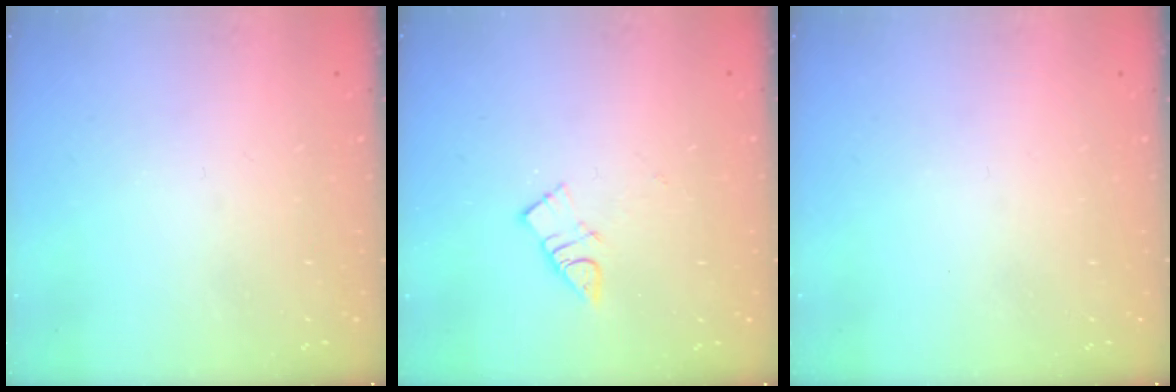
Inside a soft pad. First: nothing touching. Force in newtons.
{"total": 5.9, "press": 5.9, "slide": 0.1}
{"total": 0.0}